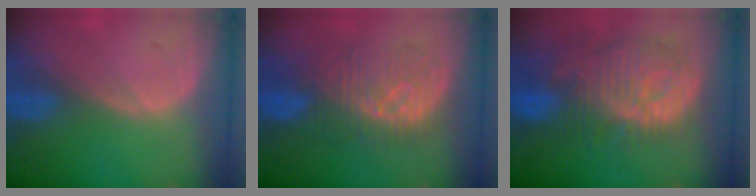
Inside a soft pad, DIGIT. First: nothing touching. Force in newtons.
{"total": 8.4, "press": 8.4, "slide": 1.0}
{"total": 12.5, "press": 11.1, "slide": 5.6}